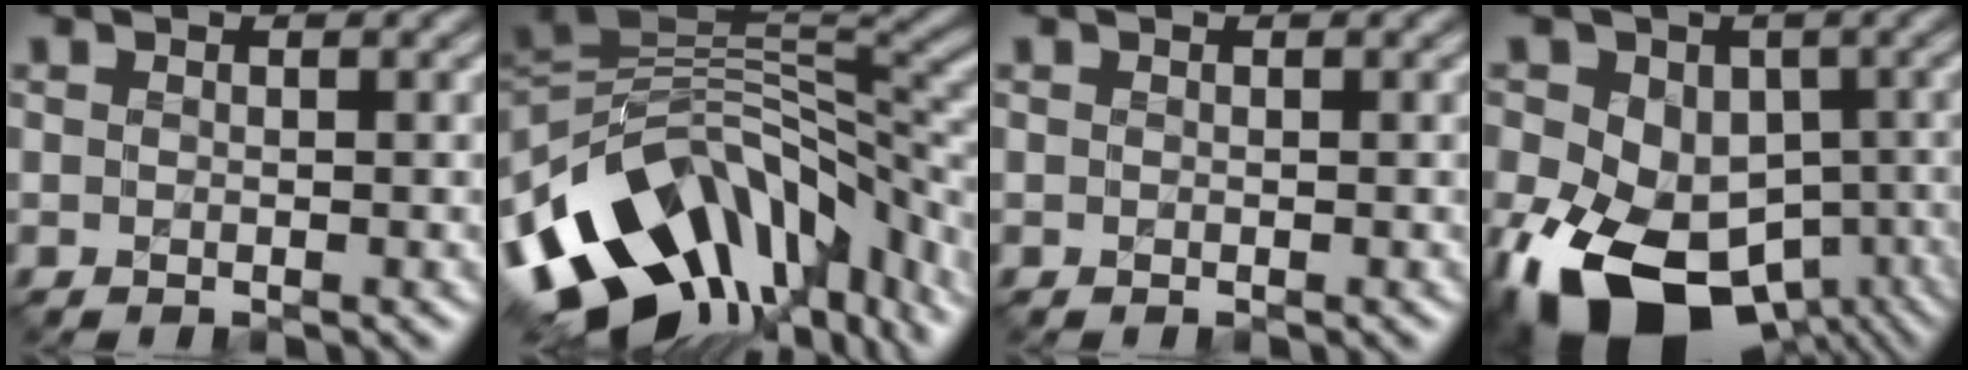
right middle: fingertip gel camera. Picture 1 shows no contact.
{"total": 16.1, "force": [-7.3, 9.2, 11.0], "torque": [-0.205, -0.016, -0.106]}
{"total": 0.0}
{"total": 16.8, "force": [-6.1, 11.9, 10.2], "torque": [-0.202, -0.027, -0.085]}